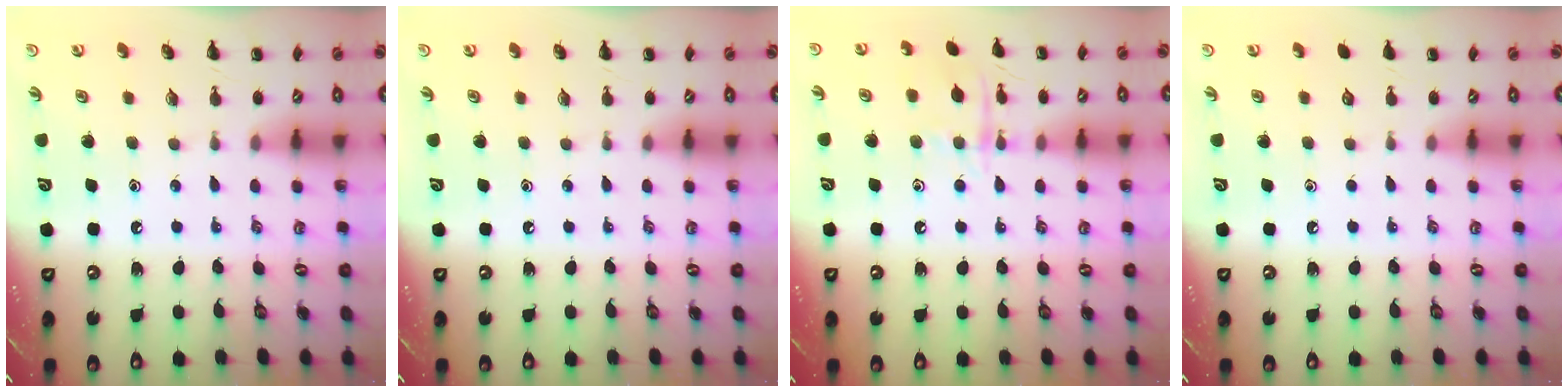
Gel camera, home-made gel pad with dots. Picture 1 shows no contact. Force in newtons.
{"total": 0.0}
{"total": 9.6, "press": 9.6, "slide": 0.7}
{"total": 0.0}